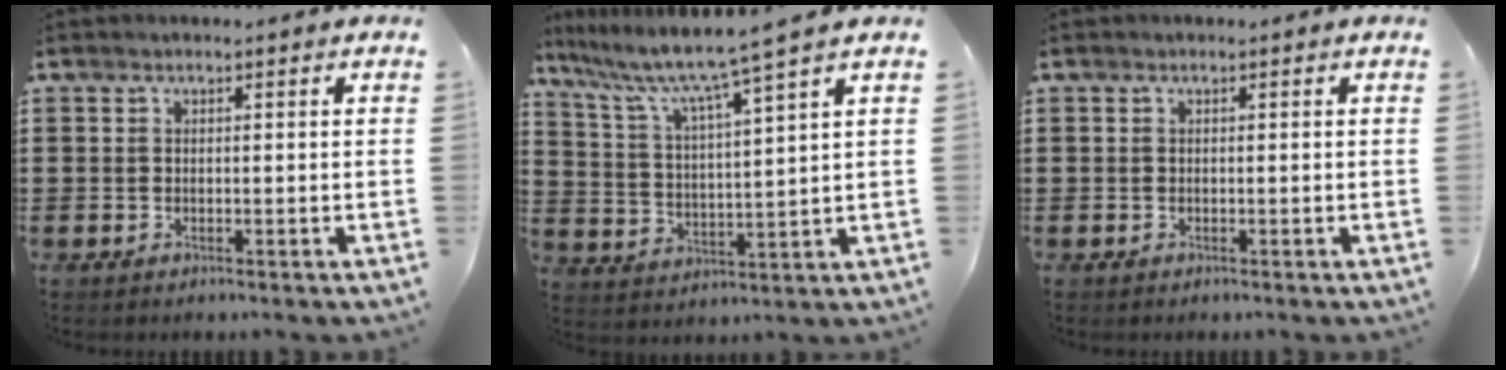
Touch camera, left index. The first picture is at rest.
{"total": 6.7, "force": [5.6, -0.4, 3.8], "torque": [-0.101, -0.044, 0.085]}
{"total": 0.0}